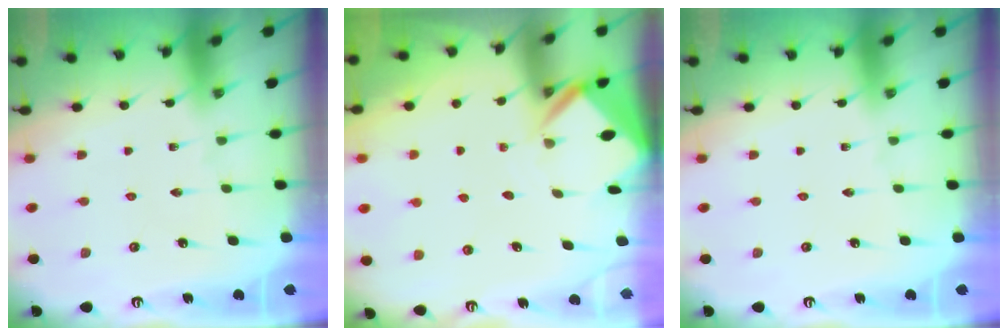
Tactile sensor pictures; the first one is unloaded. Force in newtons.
{"total": 3.3, "press": 3.3, "slide": 0.2}
{"total": 0.0}